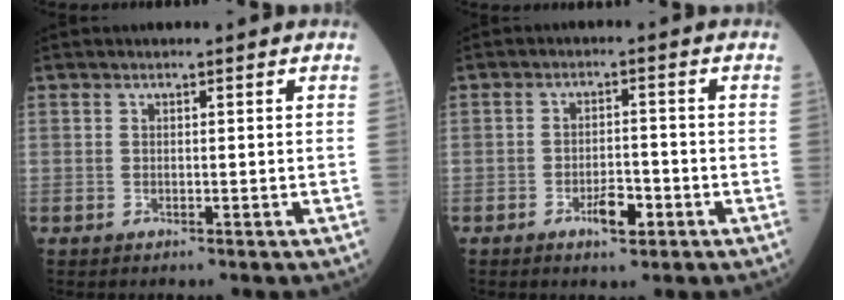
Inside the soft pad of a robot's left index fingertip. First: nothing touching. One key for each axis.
{"total": 3.9, "fx": -2.1, "fy": 1.2, "fz": 3.1, "tx": -0.054, "ty": 0.003, "tz": -0.035}